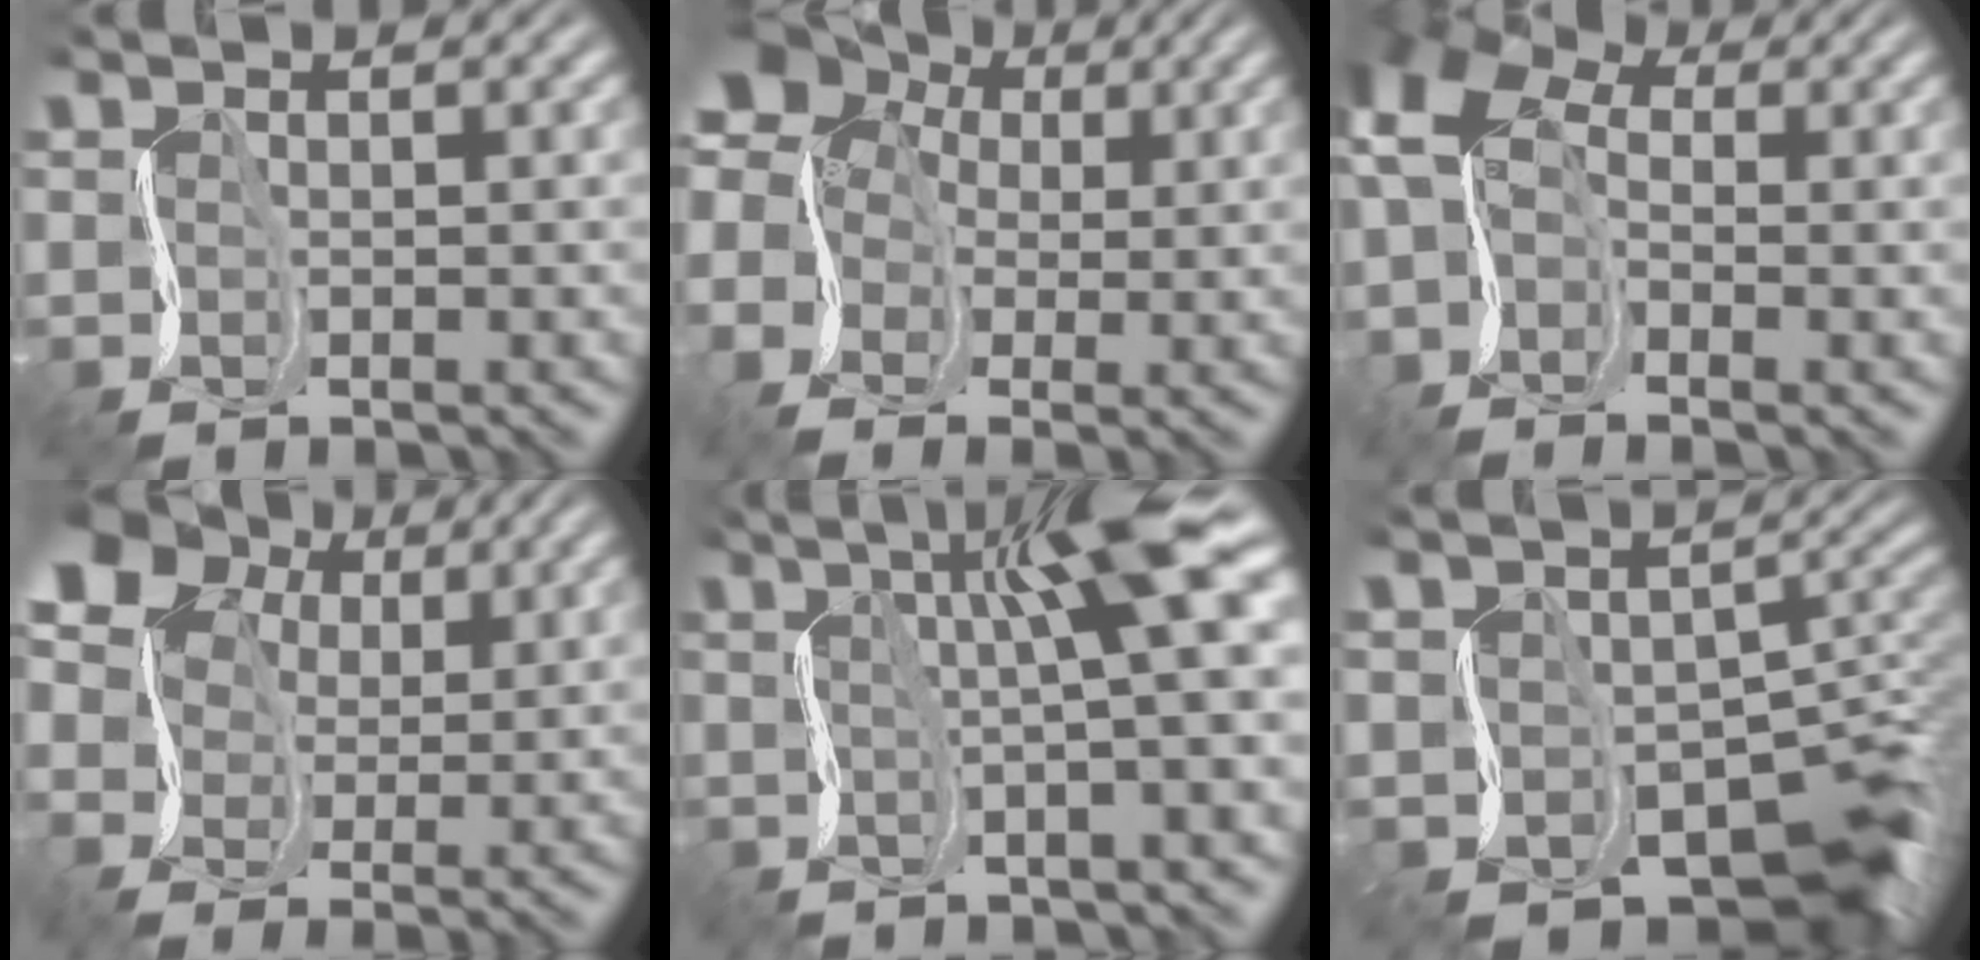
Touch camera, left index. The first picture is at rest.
{"total": 9.1, "force": [0.3, 7.6, 5.1], "torque": [-0.108, 0.021, -0.020]}
{"total": 7.5, "force": [0.1, 5.1, 5.5], "torque": [-0.111, 0.029, -0.020]}
{"total": 8.4, "force": [3.6, 6.2, 4.4], "torque": [-0.109, 0.032, 0.052]}
{"total": 8.6, "force": [2.6, 0.8, 8.1], "torque": [-0.100, 0.026, 0.030]}
{"total": 11.2, "force": [-7.2, 6.7, 5.4], "torque": [-0.048, -0.004, -0.088]}